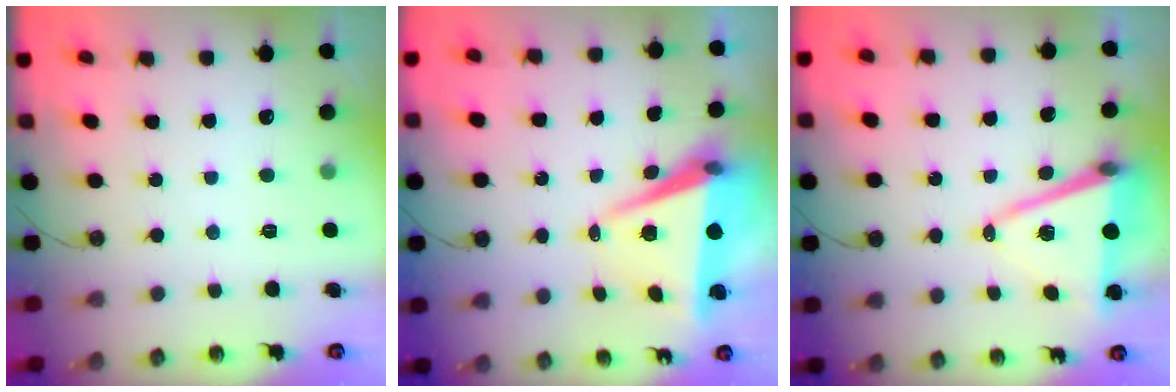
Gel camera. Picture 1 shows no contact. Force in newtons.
{"total": 7.9, "press": 6.8, "slide": 4.1}
{"total": 12.0, "press": 11.3, "slide": 4.0}